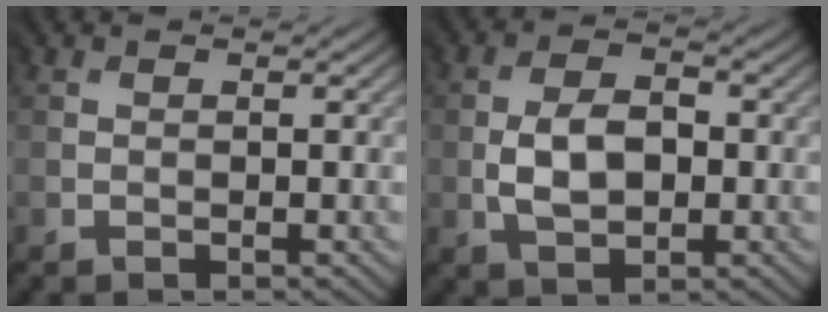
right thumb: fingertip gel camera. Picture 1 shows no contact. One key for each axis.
{"total": 4.4, "fx": -0.5, "fy": 2.9, "fz": 3.3, "tx": -0.066, "ty": 0.001, "tz": -0.010}